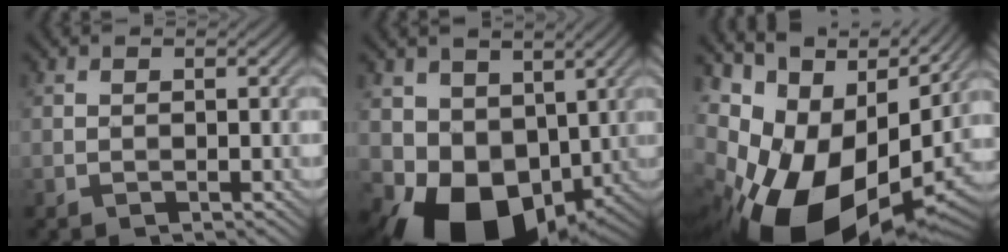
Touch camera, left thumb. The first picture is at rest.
{"total": 10.2, "force": [-0.4, 7.9, 6.5], "torque": [-0.119, -0.029, -0.004]}
{"total": 18.1, "force": [-2.2, 11.9, 13.5], "torque": [-0.263, -0.032, -0.021]}